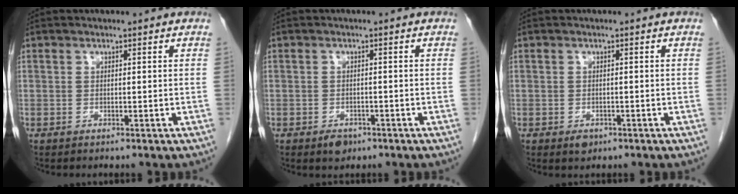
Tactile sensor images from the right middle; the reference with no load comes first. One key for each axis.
{"total": 2.2, "fx": -1.5, "fy": 1.4, "fz": 1.0, "tx": -0.015, "ty": 0.002, "tz": -0.015}
{"total": 1.5, "fx": -0.8, "fy": 1.0, "fz": 0.7, "tx": -0.011, "ty": 0.001, "tz": -0.006}